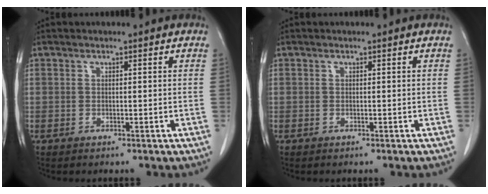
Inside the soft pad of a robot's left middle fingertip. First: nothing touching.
{"total": 0.0}